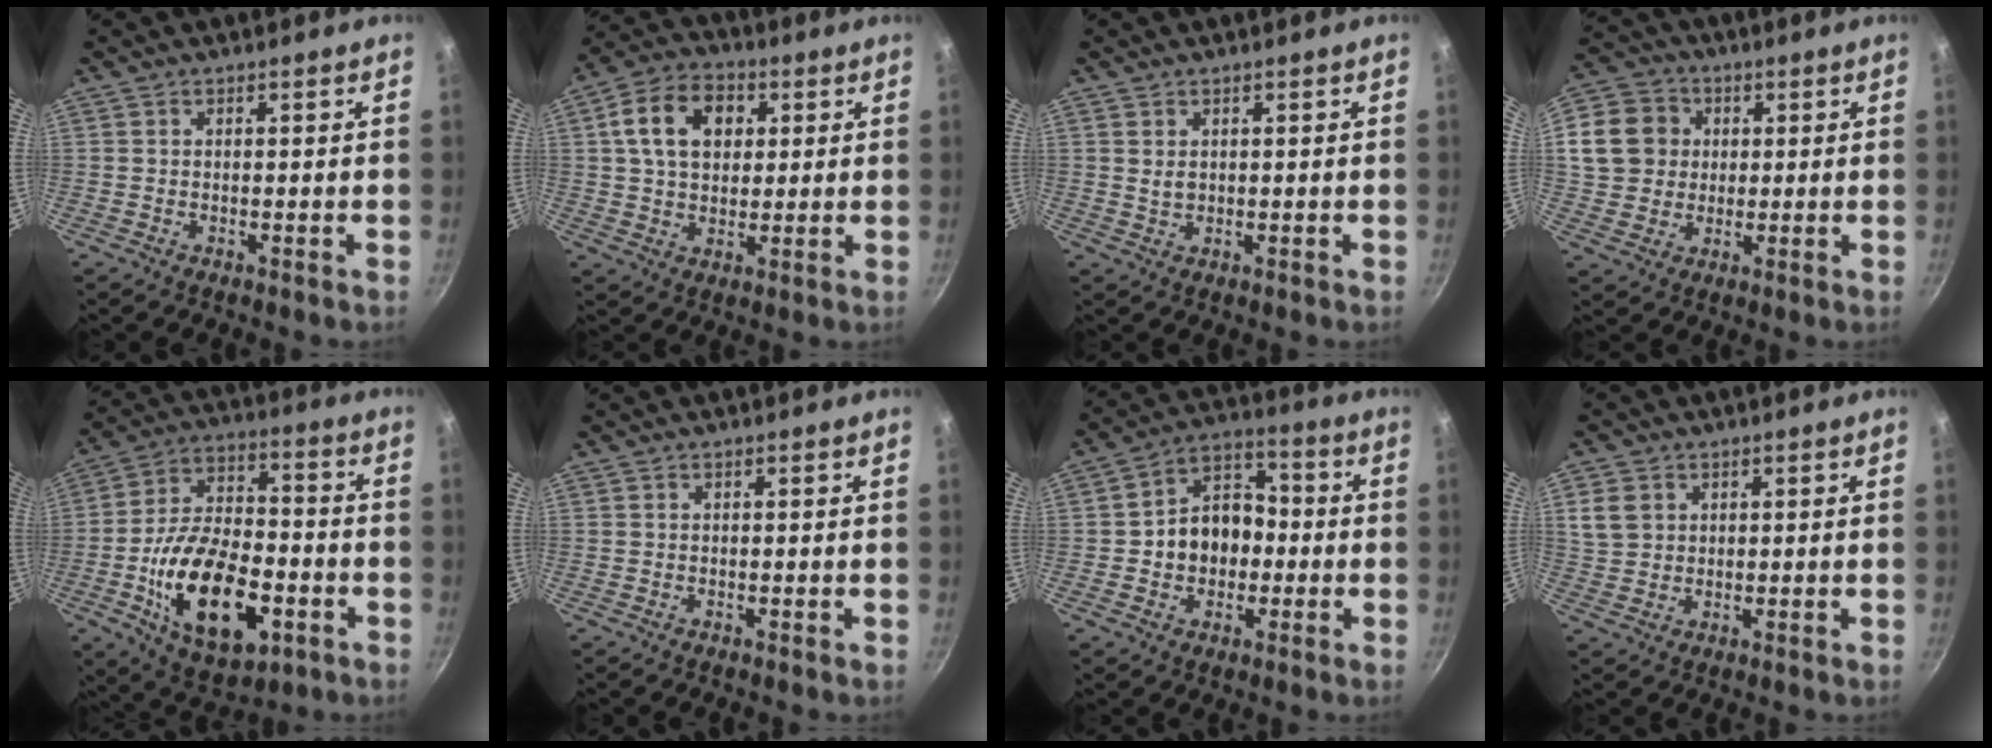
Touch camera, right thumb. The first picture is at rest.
{"total": 12.2, "force": [3.2, 8.8, 7.9], "torque": [-0.118, 0.009, 0.042]}
{"total": 1.7, "force": [0.5, 1.2, 1.1], "torque": [-0.017, -0.003, 0.012]}
{"total": 13.0, "force": [2.6, 11.3, 5.8], "torque": [-0.089, 0.017, 0.040]}
{"total": 21.9, "force": [-6.7, 11.9, 17.0], "torque": [-0.277, 0.030, -0.108]}
{"total": 0.0}
{"total": 11.6, "force": [-1.0, 9.2, 7.0], "torque": [-0.065, 0.029, -0.030]}
{"total": 5.0, "force": [1.6, 4.1, 2.4], "torque": [-0.031, 0.001, 0.035]}